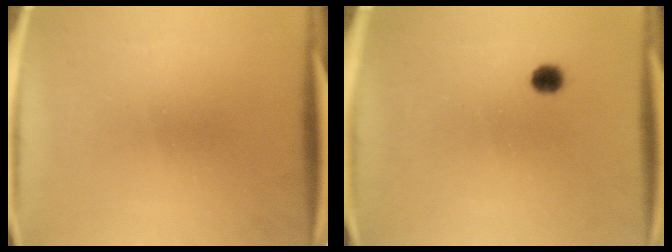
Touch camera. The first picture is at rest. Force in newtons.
{"total": 1.9}